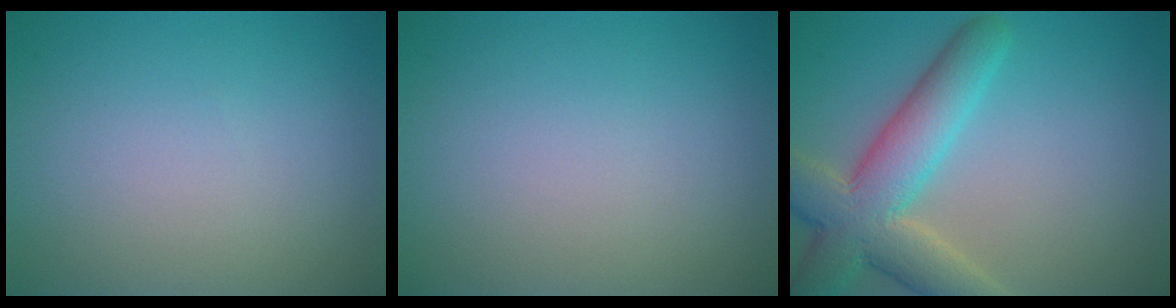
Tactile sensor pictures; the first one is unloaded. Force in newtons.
{"total": 0.0}
{"total": 7.8, "press": 7.8, "slide": 0.5}